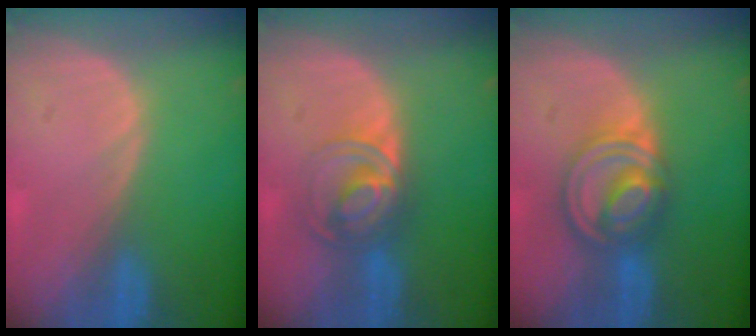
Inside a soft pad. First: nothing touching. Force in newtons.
{"total": 6.9, "press": 5.9, "slide": 3.5}
{"total": 7.9, "press": 6.9, "slide": 3.9}